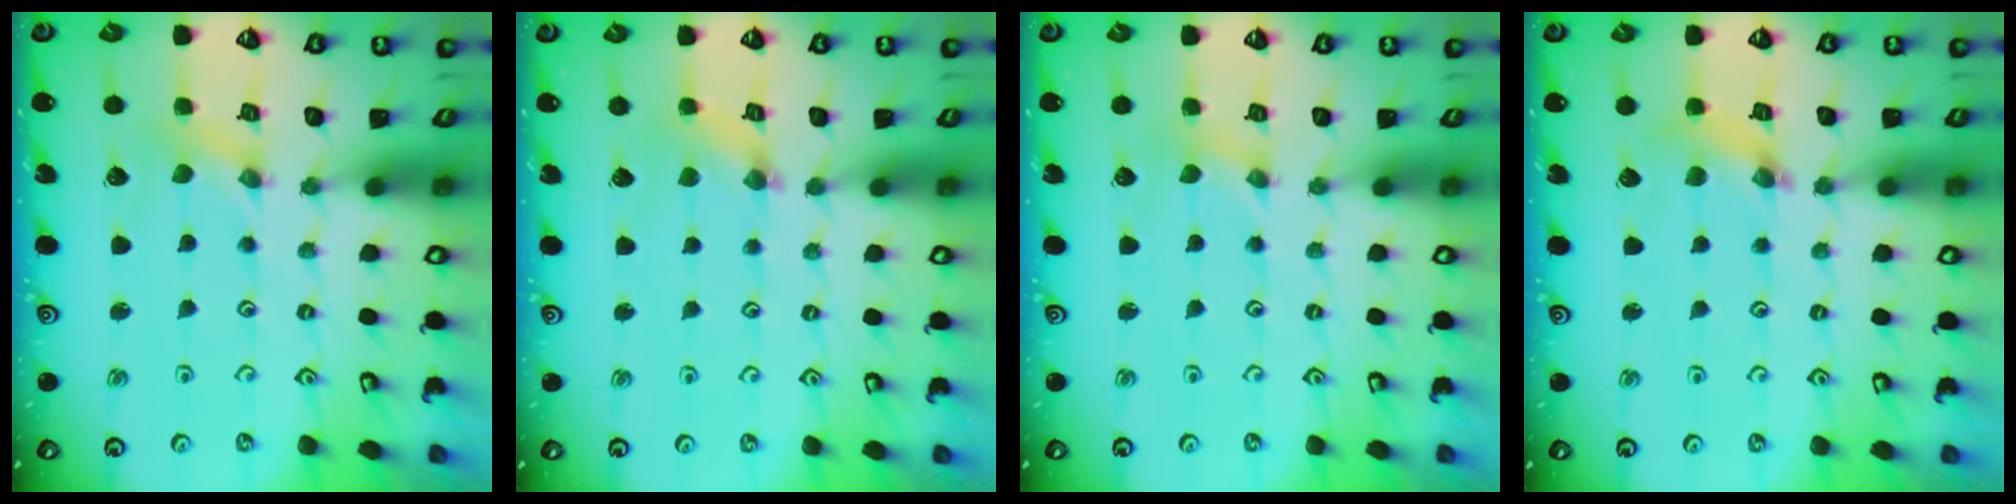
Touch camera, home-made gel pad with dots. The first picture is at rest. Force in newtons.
{"total": 1.3, "press": 1.3, "slide": 0.3}
{"total": 0.0}
{"total": 4.7, "press": 4.7, "slide": 0.3}